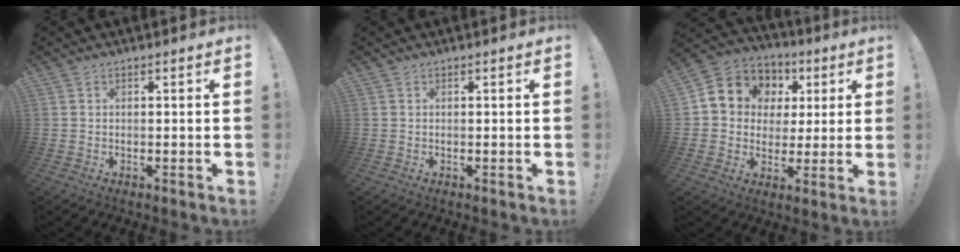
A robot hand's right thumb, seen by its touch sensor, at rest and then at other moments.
{"total": 0.0}
{"total": 10.0, "force": [3.2, 8.9, 3.1], "torque": [-0.051, -0.018, 0.069]}